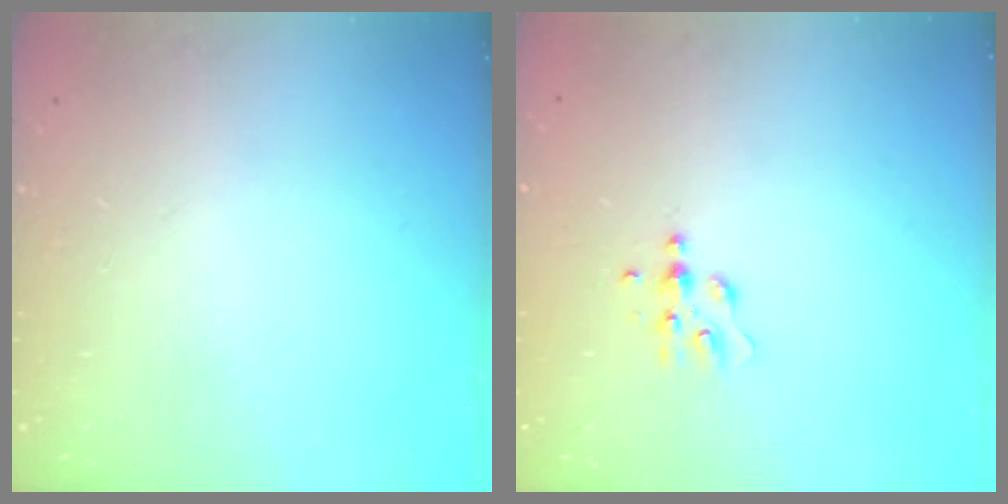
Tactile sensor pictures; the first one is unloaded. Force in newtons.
{"total": 5.5, "press": 5.5, "slide": 0.7}